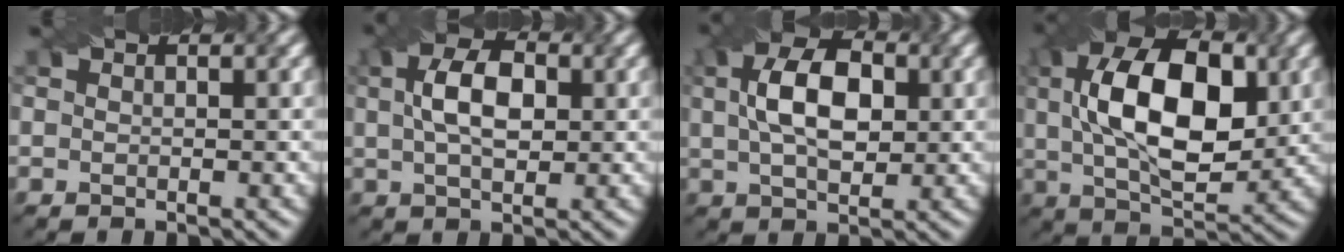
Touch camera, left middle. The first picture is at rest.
{"total": 5.4, "force": [1.0, 3.0, 4.4], "torque": [-0.084, 0.009, 0.015]}
{"total": 7.2, "force": [1.3, 4.1, 5.7], "torque": [-0.109, 0.016, 0.019]}
{"total": 12.6, "force": [2.0, 6.7, 10.6], "torque": [-0.182, 0.013, 0.032]}